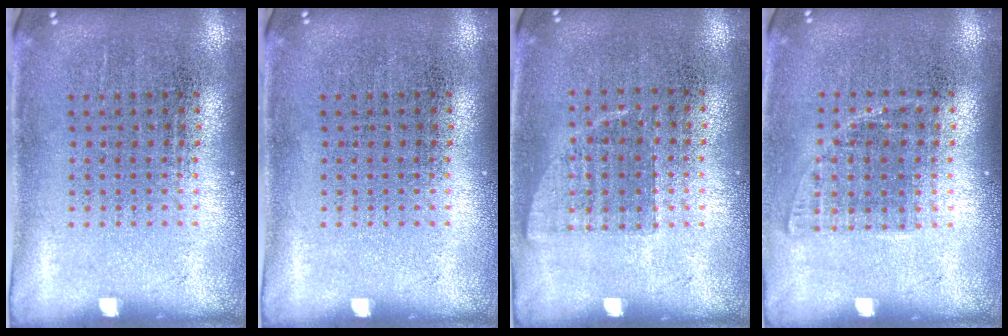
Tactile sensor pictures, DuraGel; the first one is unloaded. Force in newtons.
{"total": 0.0}
{"total": 0.7, "press": 0.7, "slide": 0.3}
{"total": 1.0, "press": 0.9, "slide": 0.5}